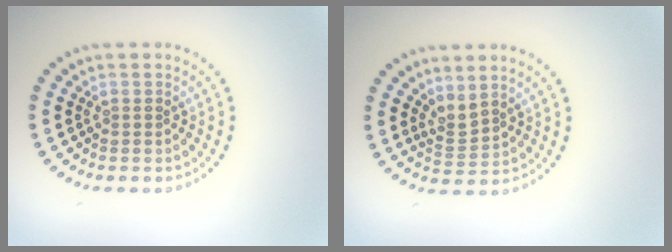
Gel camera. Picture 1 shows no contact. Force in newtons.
{"total": 2.0, "press": 1.3, "slide": 1.5}